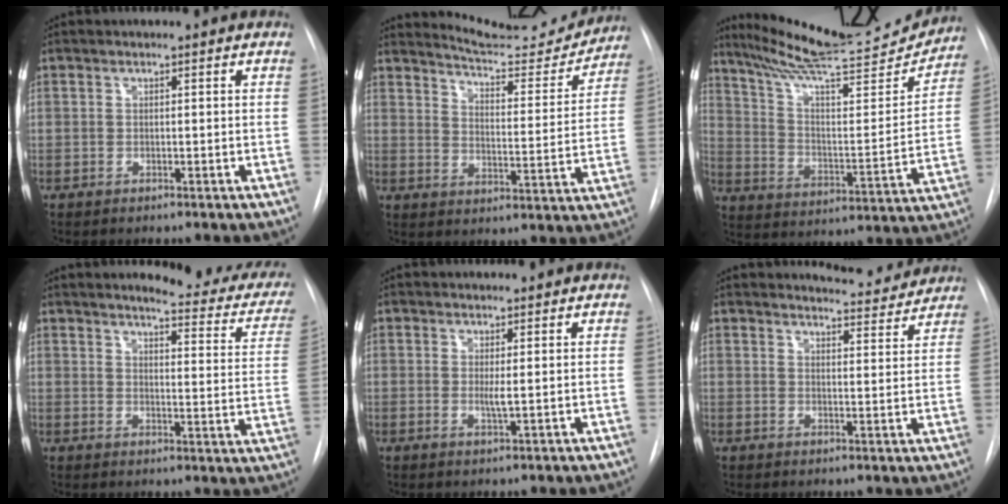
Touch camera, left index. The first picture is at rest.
{"total": 14.1, "force": [13.9, 1.3, 2.3], "torque": [-0.028, -0.040, 0.181]}
{"total": 22.9, "force": [21.1, 2.0, 8.5], "torque": [-0.143, -0.039, 0.309]}
{"total": 17.4, "force": [15.5, 3.0, 7.2], "torque": [-0.064, -0.057, 0.160]}
{"total": 1.5, "force": [0.3, 0.0, 1.5], "torque": [-0.034, -0.003, 0.008]}
{"total": 6.7, "force": [6.6, 1.0, 0.4], "torque": [-0.005, -0.012, 0.077]}